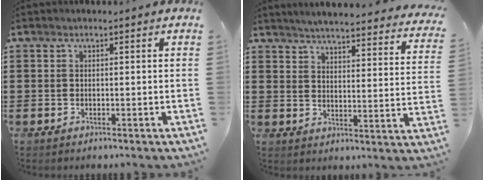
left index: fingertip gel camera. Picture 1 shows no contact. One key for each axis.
{"total": 4.1, "fx": 4.0, "fy": -0.4, "fz": 0.8, "tx": -0.036, "ty": -0.032, "tz": 0.065}